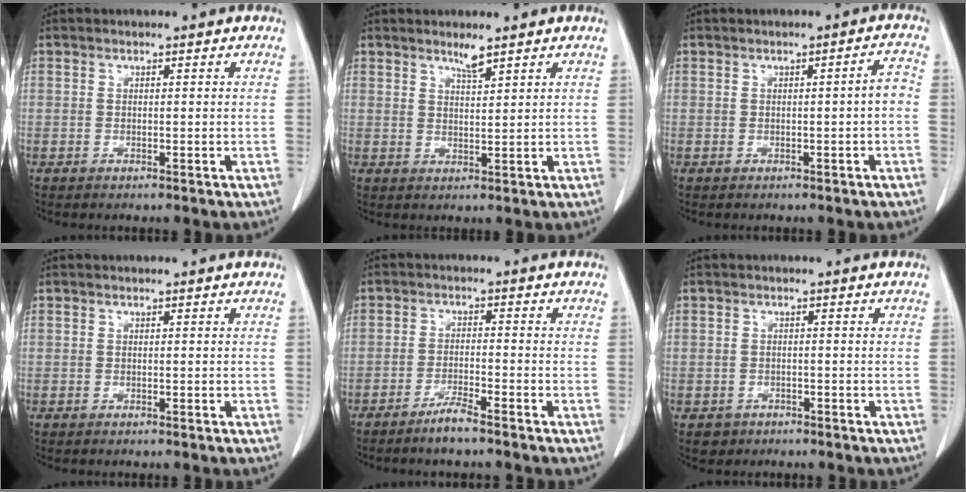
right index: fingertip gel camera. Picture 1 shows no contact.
{"total": 2.2, "force": [1.9, 0.0, 1.2], "torque": [-0.026, -0.004, 0.036]}
{"total": 2.2, "force": [-0.4, 0.1, 2.2], "torque": [-0.028, 0.003, -0.006]}
{"total": 0.0}
{"total": 3.7, "force": [-2.9, 0.0, 2.2], "torque": [-0.045, -0.005, -0.057]}
{"total": 2.0, "force": [-1.1, 1.7, 0.0], "torque": [-0.002, 0.007, -0.016]}